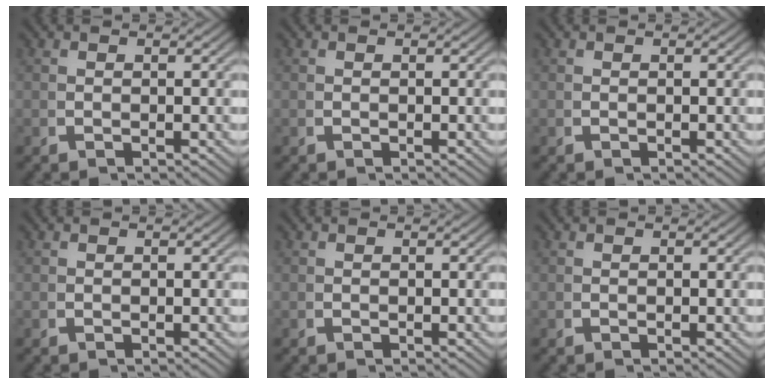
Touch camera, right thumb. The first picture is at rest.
{"total": 0.0}
{"total": 0.0}
{"total": 0.0}
{"total": 0.0}
{"total": 0.0}